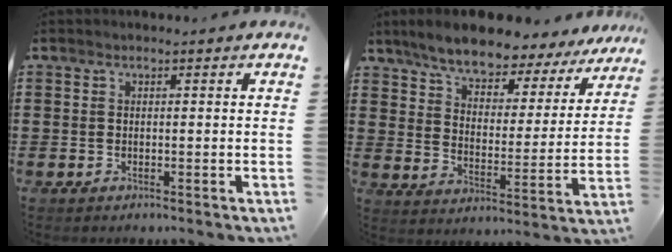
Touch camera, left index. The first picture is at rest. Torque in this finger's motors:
{"motor_torque": [1.75, -0.38, 1.05, 0.21]}